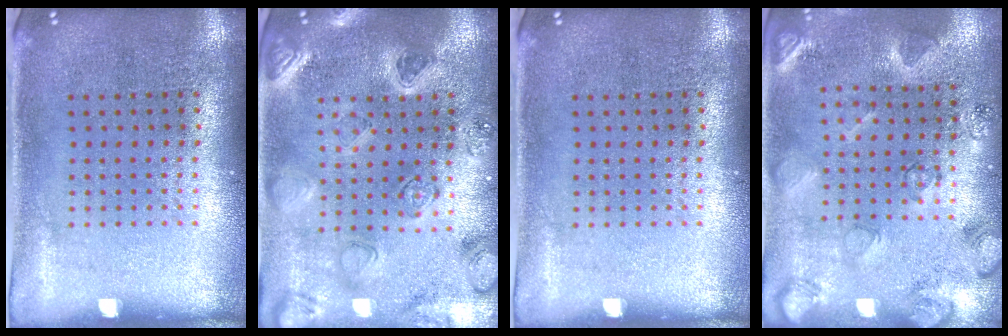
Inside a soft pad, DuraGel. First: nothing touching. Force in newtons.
{"total": 2.2, "press": 2.2, "slide": 0.4}
{"total": 0.0}
{"total": 2.1, "press": 2.1, "slide": 0.5}